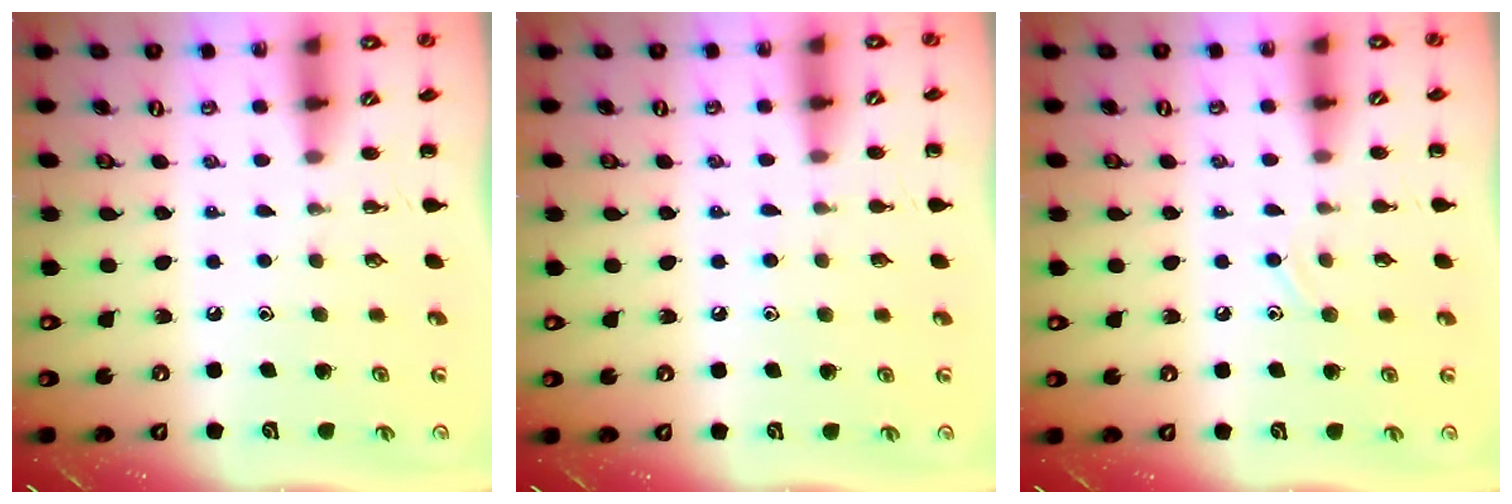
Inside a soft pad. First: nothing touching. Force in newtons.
{"total": 3.8, "press": 3.5, "slide": 1.4}
{"total": 7.0, "press": 6.7, "slide": 2.2}